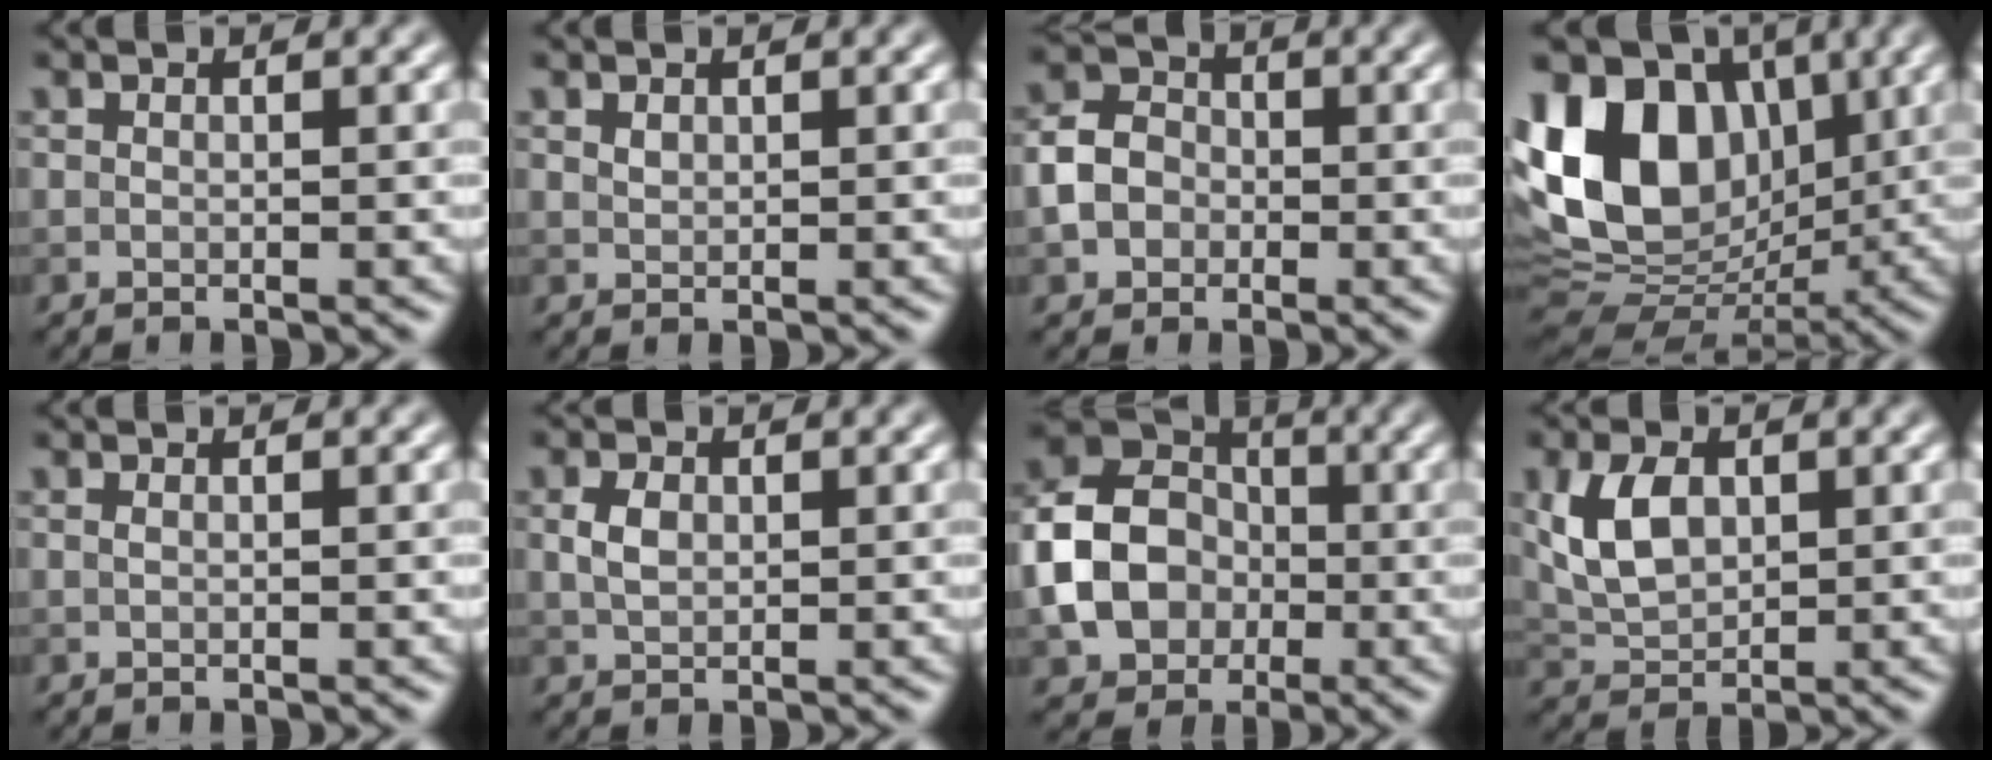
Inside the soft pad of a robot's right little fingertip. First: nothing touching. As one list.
[{"total": 0.7, "force": [0.4, 0.4, 0.4], "torque": [-0.011, 0.000, 0.011]}, {"total": 3.6, "force": [-1.0, 3.0, 1.7], "torque": [-0.032, 0.006, -0.023]}, {"total": 14.2, "force": [3.0, 10.2, 9.4], "torque": [-0.182, 0.021, 0.043]}, {"total": 0.0}, {"total": 1.9, "force": [0.4, 1.3, 1.3], "torque": [-0.030, 0.003, 0.008]}, {"total": 8.0, "force": [-1.6, 6.3, 4.7], "torque": [-0.095, 0.004, -0.038]}, {"total": 4.7, "force": [1.1, 3.0, 3.4], "torque": [-0.077, 0.004, 0.022]}]